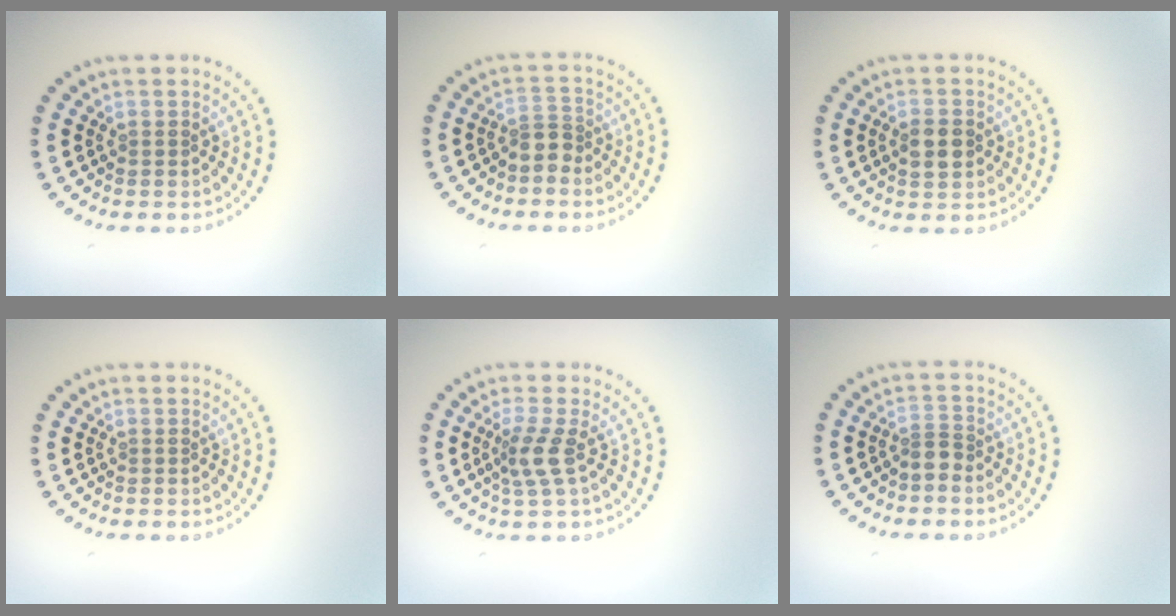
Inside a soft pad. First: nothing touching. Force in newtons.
{"total": 2.2, "press": 1.7, "slide": 1.4}
{"total": 2.9, "press": 2.9, "slide": 0.1}
{"total": 0.0}
{"total": 2.4, "press": 1.8, "slide": 1.6}
{"total": 1.4, "press": 1.0, "slide": 1.0}